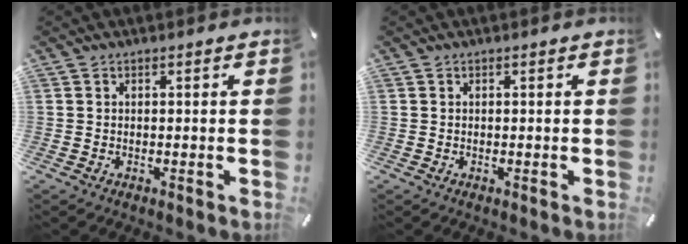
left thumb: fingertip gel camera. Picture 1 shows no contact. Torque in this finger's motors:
{"motor_torque": [-0.06, -0.03, 0.00, 0.00, 0.00]}